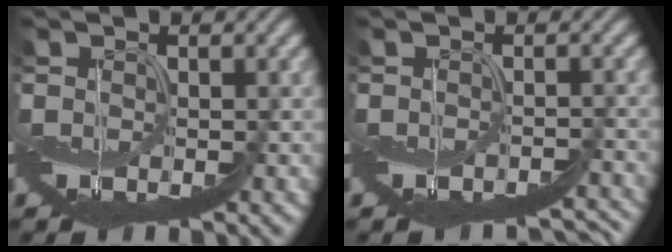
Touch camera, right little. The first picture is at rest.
{"total": 5.0, "force": [-4.3, 2.2, 1.2], "torque": [-0.014, 0.012, -0.034]}